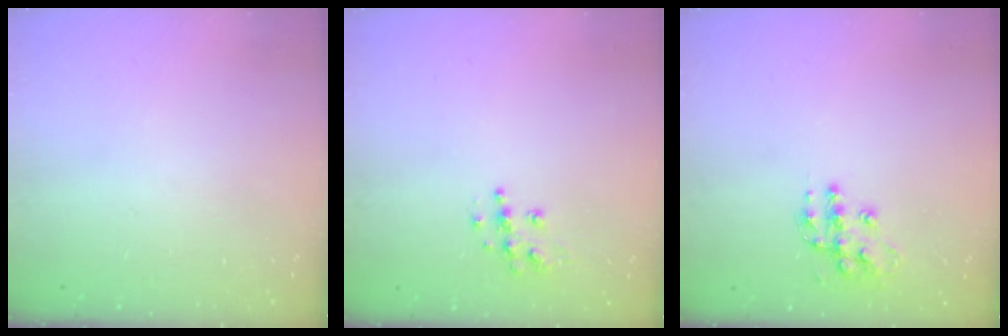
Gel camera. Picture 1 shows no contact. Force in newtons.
{"total": 7.8, "press": 7.8, "slide": 0.2}
{"total": 11.8, "press": 11.8, "slide": 0.6}